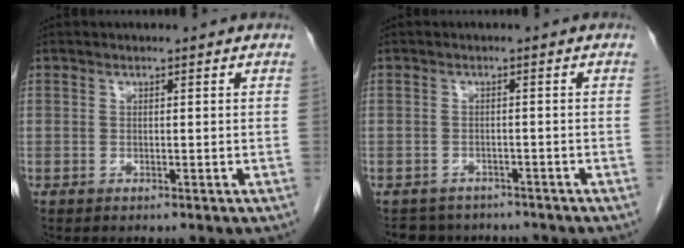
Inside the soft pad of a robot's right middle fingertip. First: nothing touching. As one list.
[{"total": 5.7, "force": [-5.1, 2.6, 0.4], "torque": [-0.005, 0.003, -0.065]}]